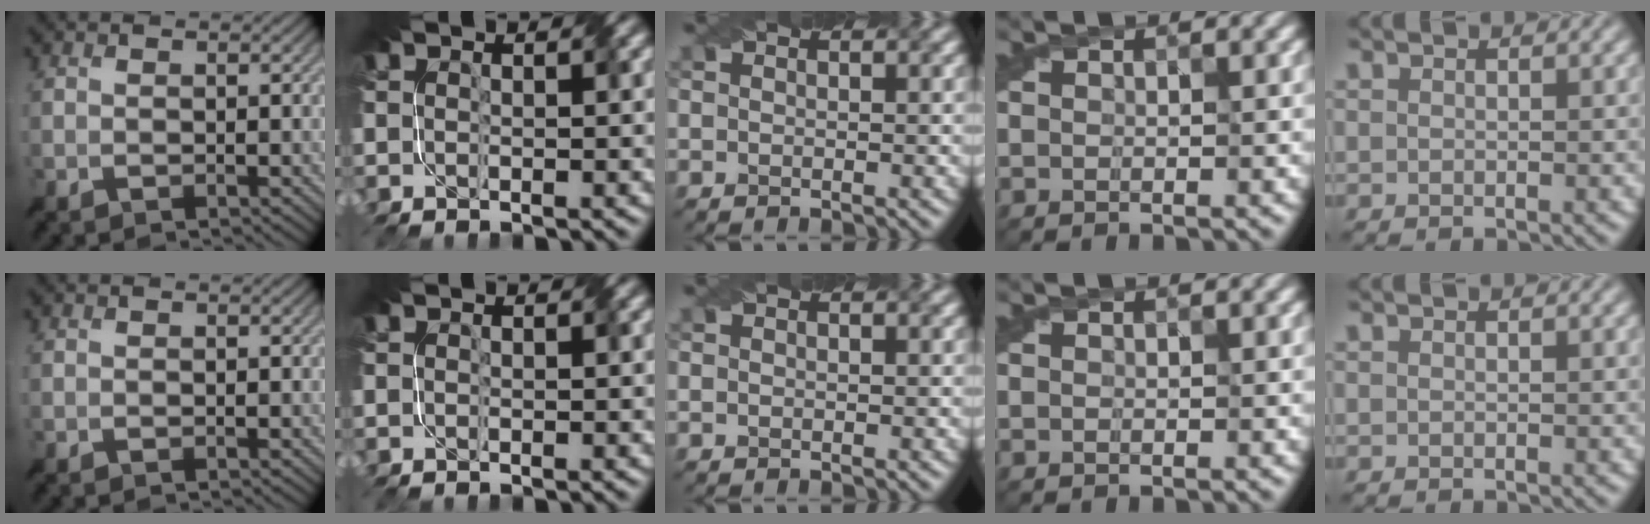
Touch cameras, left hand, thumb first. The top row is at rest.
{}